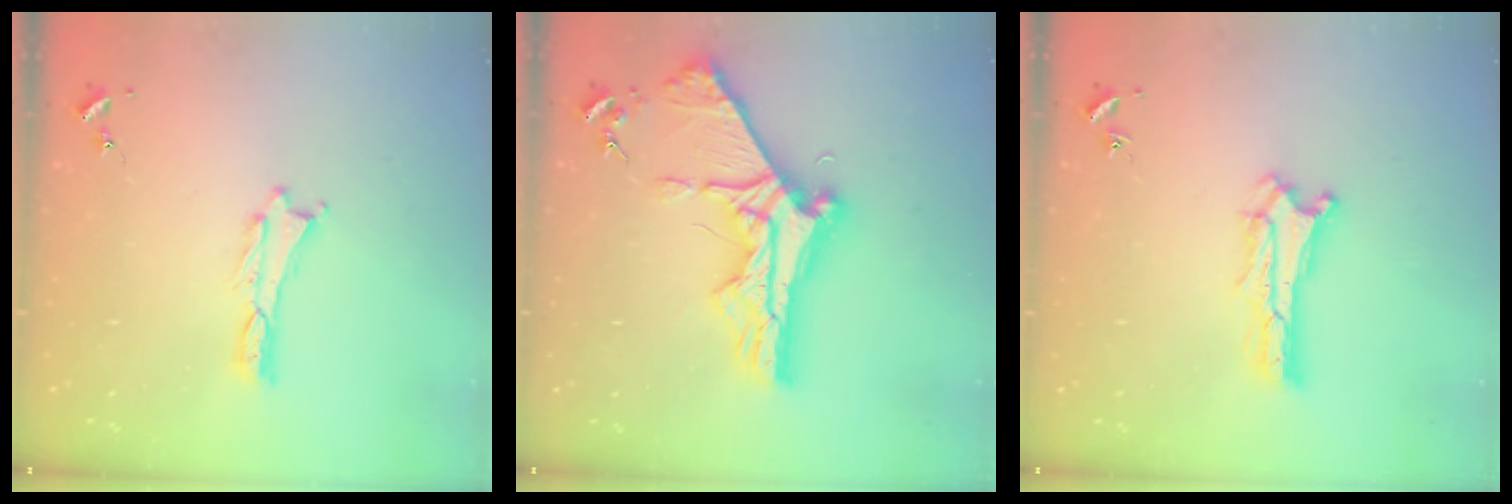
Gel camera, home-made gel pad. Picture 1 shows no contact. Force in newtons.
{"total": 10.0, "press": 9.9, "slide": 1.3}
{"total": 0.9, "press": 0.9, "slide": 0.2}